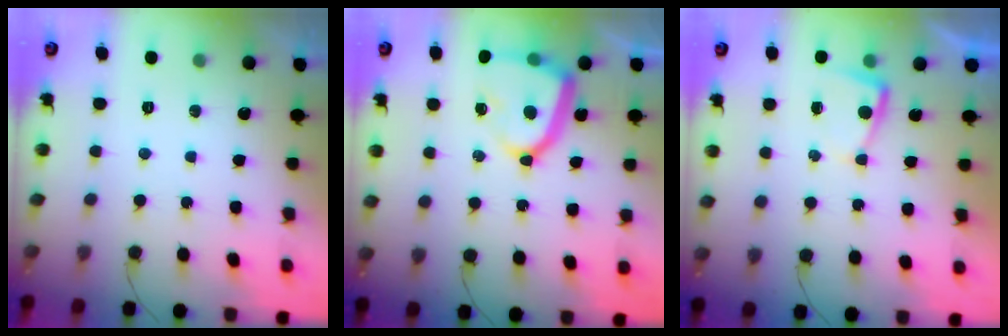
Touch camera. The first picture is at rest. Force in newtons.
{"total": 13.4, "press": 13.3, "slide": 1.7}
{"total": 2.4, "press": 2.3, "slide": 0.4}